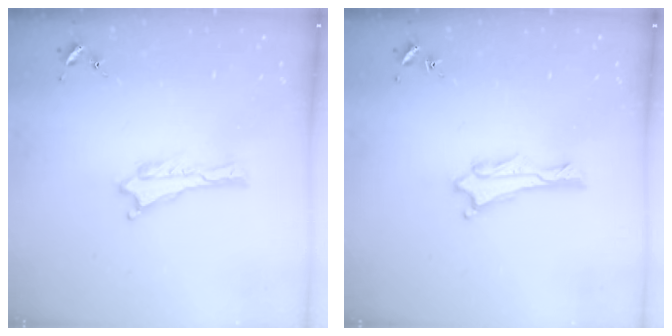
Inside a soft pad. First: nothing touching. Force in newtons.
{"total": 0.0}